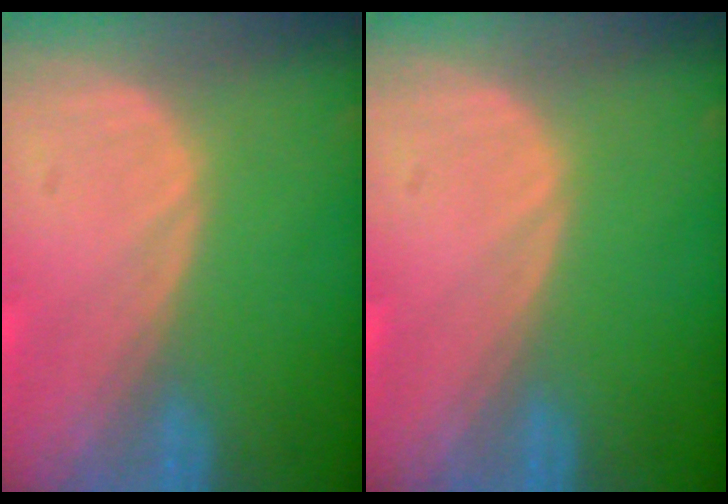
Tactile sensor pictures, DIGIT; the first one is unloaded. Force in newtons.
{"total": 0.0}